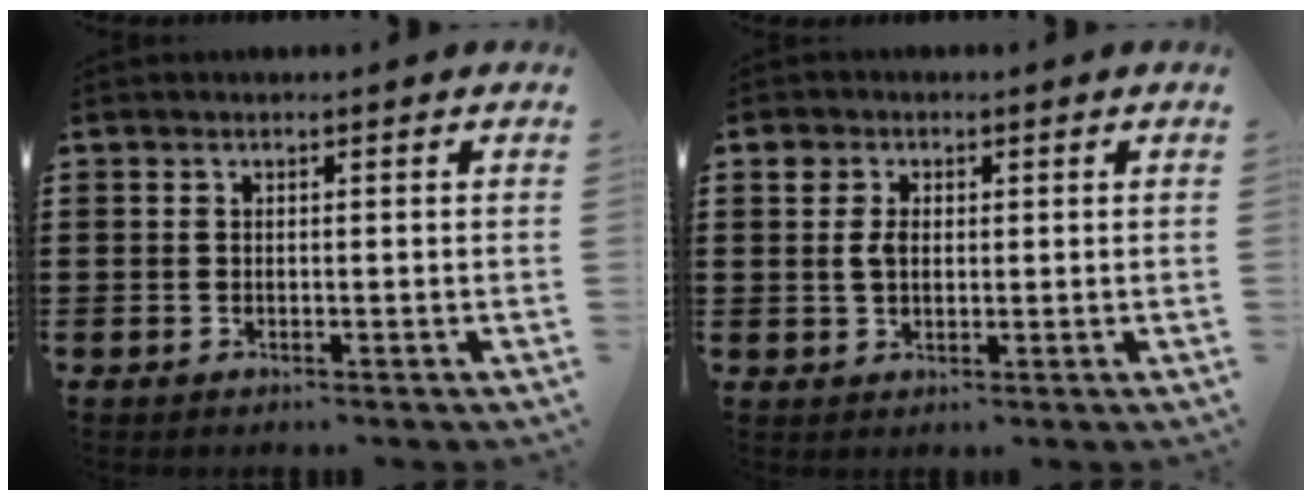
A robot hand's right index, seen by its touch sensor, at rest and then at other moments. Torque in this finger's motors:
{"motor_torque": [0.05, 0.04, 0.26, 0.06]}